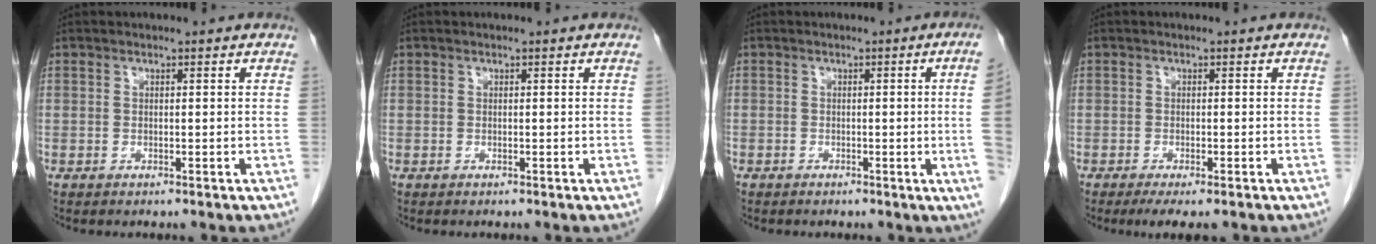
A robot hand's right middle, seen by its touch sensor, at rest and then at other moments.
{"total": 0.0}
{"total": 5.3, "force": [-0.5, -2.0, 4.9], "torque": [-0.047, -0.009, -0.007]}
{"total": 3.6, "force": [-2.5, 0.7, 2.4], "torque": [-0.032, -0.010, -0.036]}